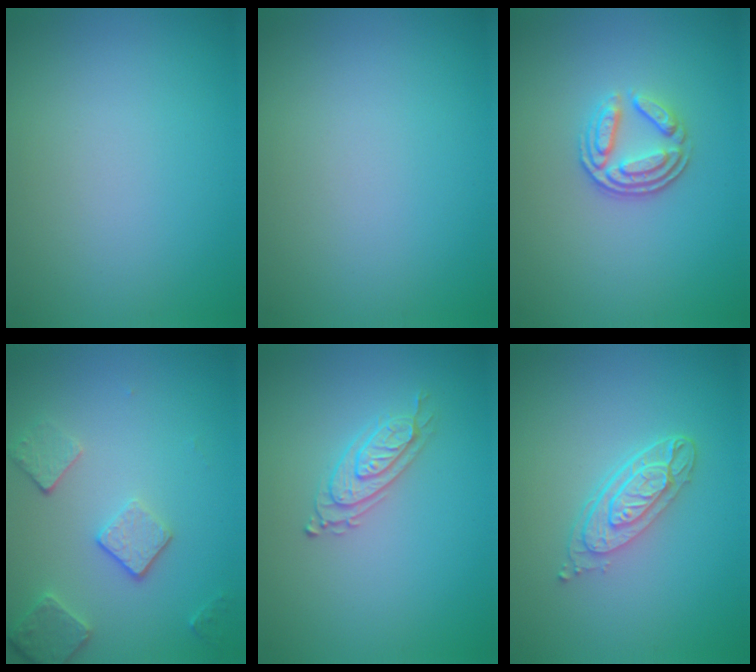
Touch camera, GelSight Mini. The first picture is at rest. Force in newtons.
{"total": 0.0}
{"total": 3.4, "press": 2.5, "slide": 2.2}
{"total": 3.6, "press": 2.8, "slide": 2.2}
{"total": 2.3, "press": 2.1, "slide": 0.9}
{"total": 3.7, "press": 2.8, "slide": 2.3}